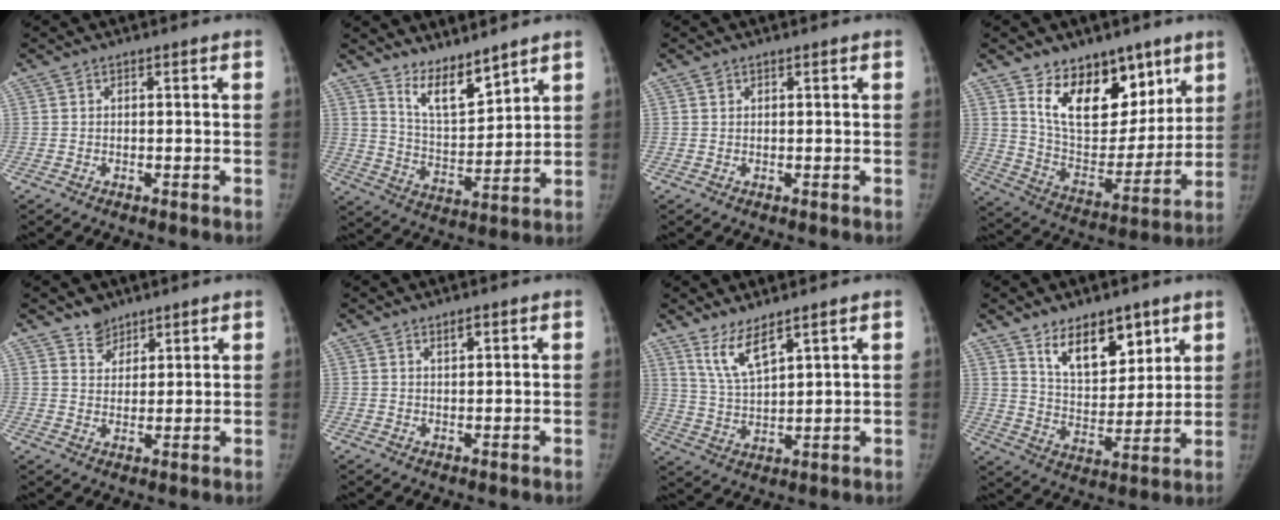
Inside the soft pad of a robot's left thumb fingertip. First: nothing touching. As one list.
[{"total": 9.0, "force": [7.3, 2.4, 4.6], "torque": [-0.064, -0.071, 0.147]}, {"total": 0.5, "force": [0.3, 0.4, 0.1], "torque": [0.001, -0.001, 0.004]}, {"total": 19.0, "force": [10.9, 11.1, 10.9], "torque": [-0.106, -0.074, 0.192]}, {"total": 4.0, "force": [3.2, 2.4, 0.4], "torque": [0.022, -0.025, 0.053]}, {"total": 1.4, "force": [1.1, 0.4, 0.7], "torque": [-0.007, -0.009, 0.020]}, {"total": 6.8, "force": [4.8, 1.6, 4.6], "torque": [-0.083, -0.036, 0.102]}, {"total": 12.7, "force": [7.8, 6.8, 7.5], "torque": [-0.074, -0.059, 0.140]}]